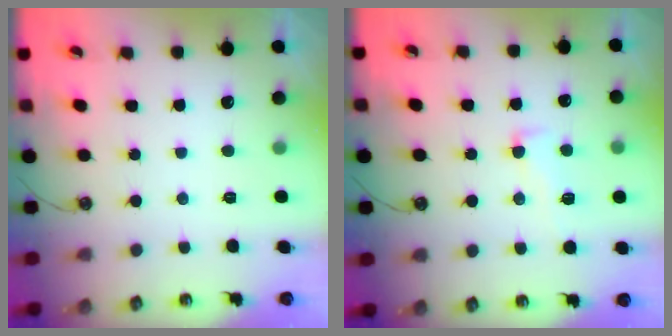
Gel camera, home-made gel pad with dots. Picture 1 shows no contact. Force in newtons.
{"total": 1.5, "press": 0.6, "slide": 1.4}